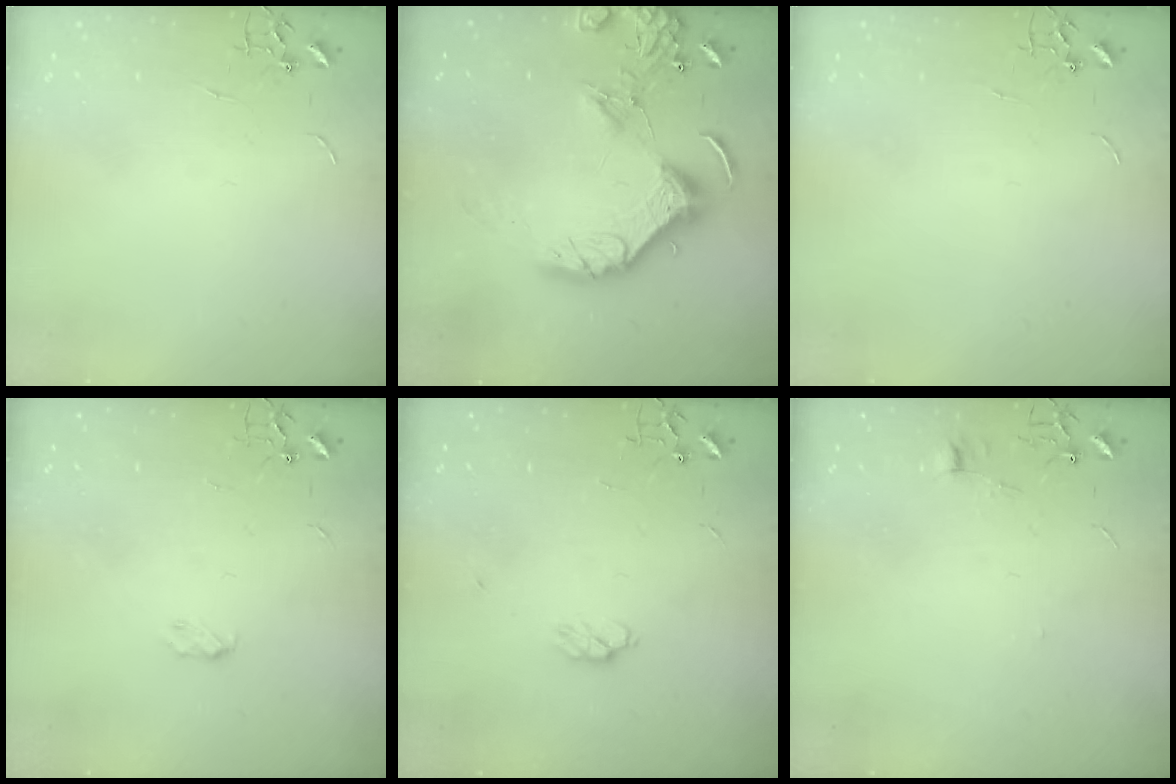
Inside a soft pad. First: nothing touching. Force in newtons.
{"total": 15.5, "press": 15.3, "slide": 2.4}
{"total": 0.0}
{"total": 3.4, "press": 3.3, "slide": 0.5}
{"total": 4.5, "press": 4.4, "slide": 1.1}
{"total": 5.5, "press": 5.5, "slide": 0.6}